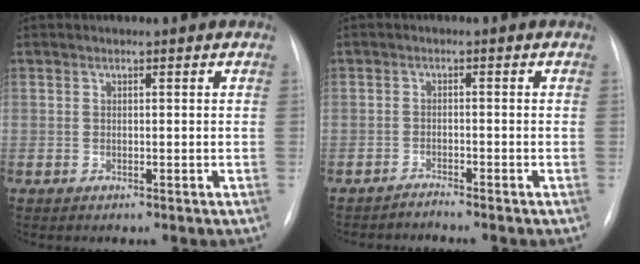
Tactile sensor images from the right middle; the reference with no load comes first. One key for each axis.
{"total": 1.5, "fx": -1.3, "fy": -0.4, "fz": -0.5, "tx": 0.012, "ty": -0.007, "tz": -0.023}